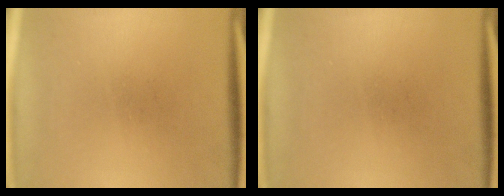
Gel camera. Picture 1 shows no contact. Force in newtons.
{"total": 0.0}